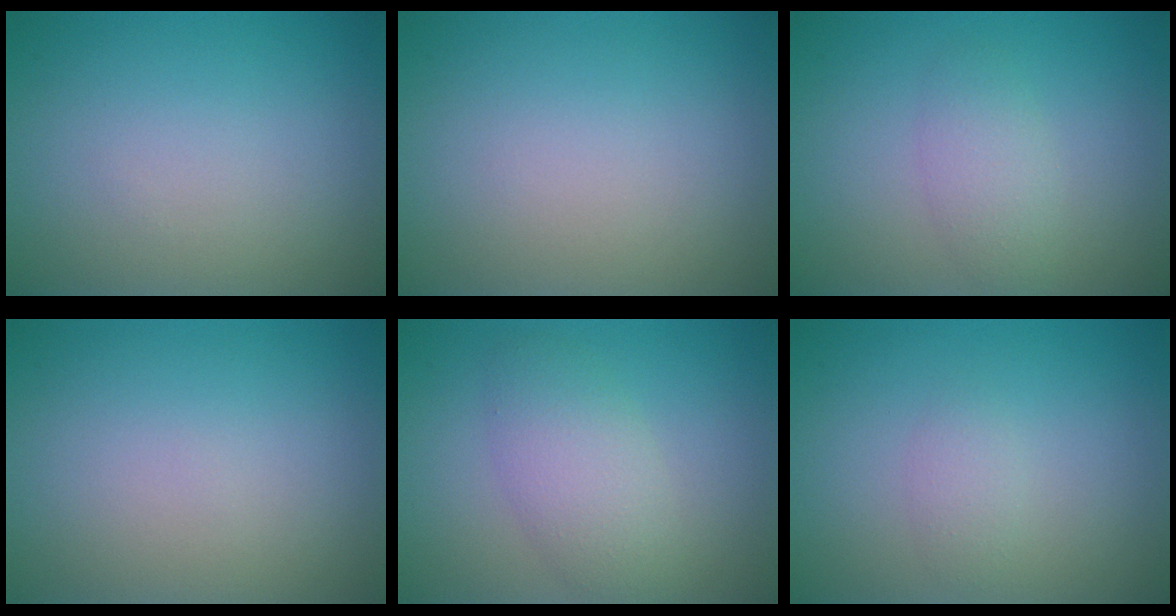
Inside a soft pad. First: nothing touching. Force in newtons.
{"total": 0.0}
{"total": 2.2, "press": 2.2, "slide": 0.1}
{"total": 0.0}
{"total": 3.9, "press": 3.9, "slide": 0.2}
{"total": 1.2, "press": 1.2, "slide": 0.0}